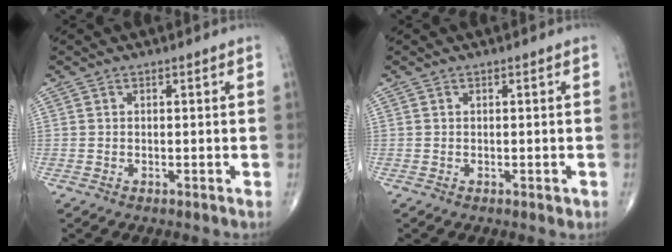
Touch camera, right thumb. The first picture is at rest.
{"total": 0.8, "force": [-0.3, 0.5, 0.6], "torque": [-0.005, -0.001, -0.003]}